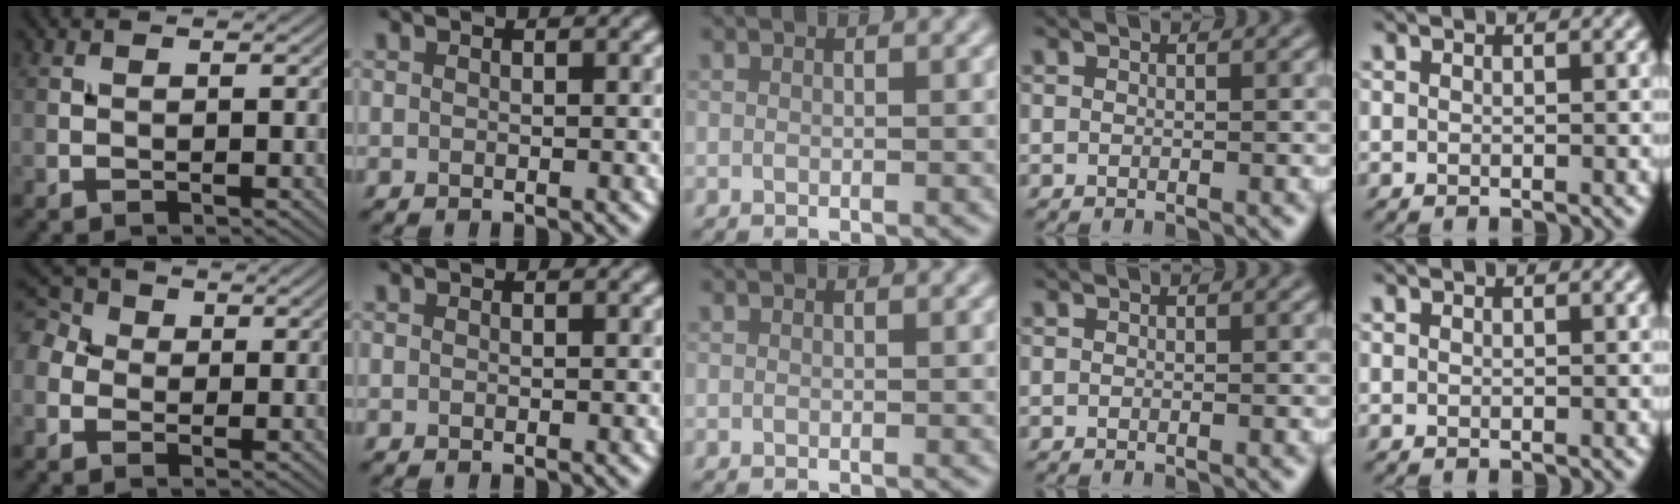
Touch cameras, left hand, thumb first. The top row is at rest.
{"thumb": {"total": 4.9, "force": [0.3, 4.3, 2.3], "torque": [-0.074, 0.012, -0.002]}}